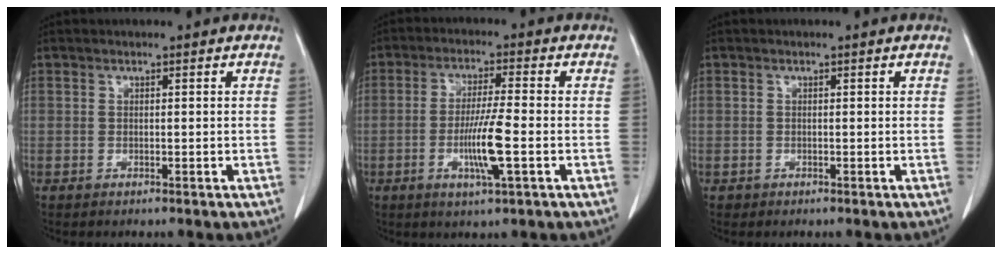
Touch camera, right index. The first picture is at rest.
{"total": 7.4, "force": [-1.9, 0.0, 7.2], "torque": [-0.132, -0.008, -0.033]}
{"total": 0.6, "force": [-0.2, 0.5, 0.0], "torque": [0.001, 0.005, -0.006]}